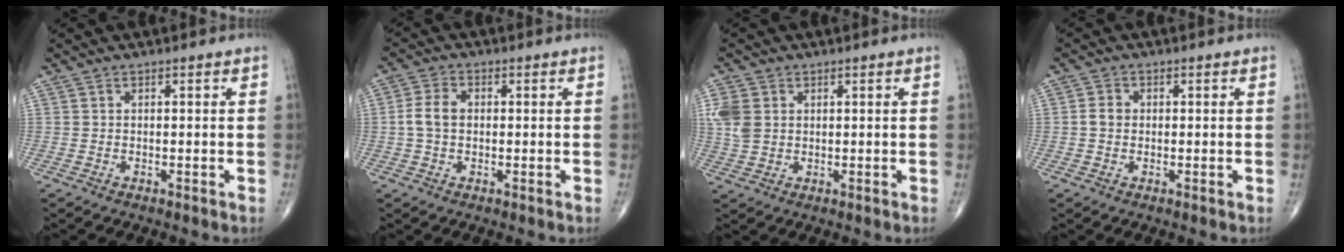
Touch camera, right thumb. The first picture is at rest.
{"total": 4.8, "force": [0.0, 3.3, 3.4], "torque": [-0.072, 0.013, -0.004]}
{"total": 6.0, "force": [1.2, 4.6, 3.6], "torque": [-0.079, 0.003, 0.030]}
{"total": 2.4, "force": [0.0, 2.0, 1.3], "torque": [-0.018, 0.007, -0.004]}